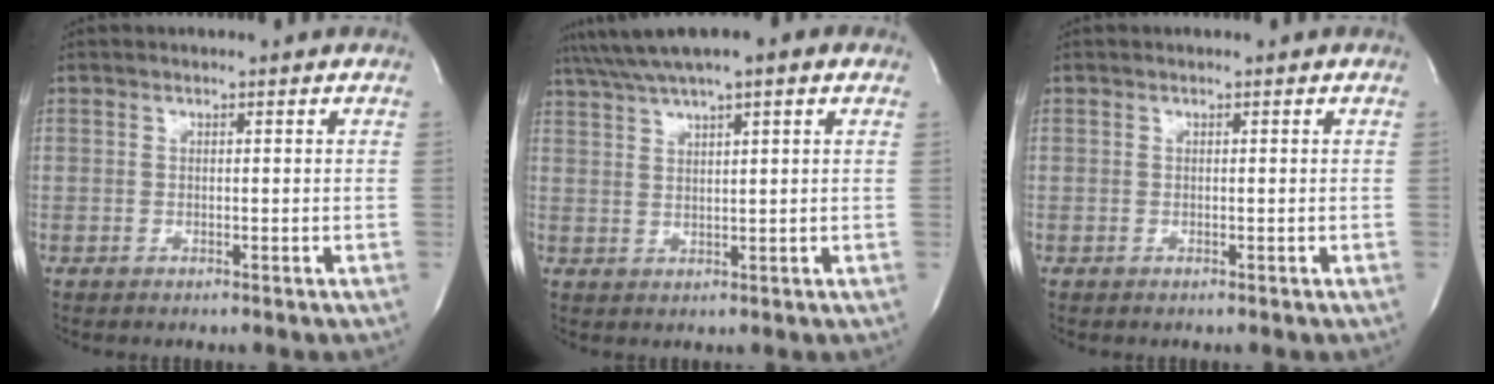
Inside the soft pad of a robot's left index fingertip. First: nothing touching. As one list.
[{"total": 9.0, "force": [6.5, 0.5, 6.2], "torque": [-0.112, 0.042, 0.101]}, {"total": 0.0}]